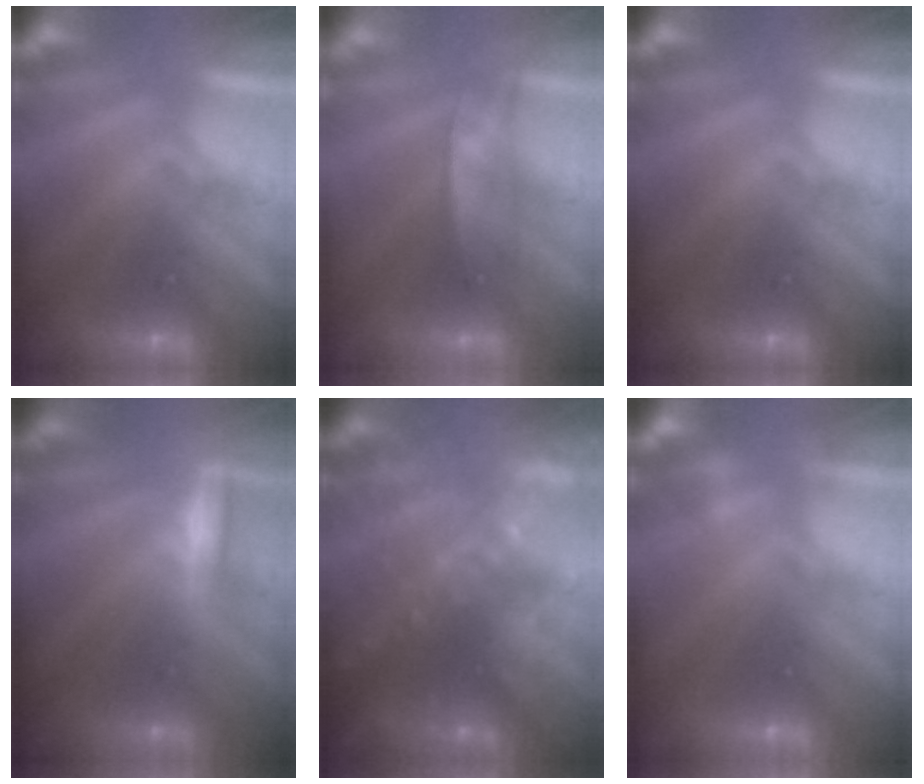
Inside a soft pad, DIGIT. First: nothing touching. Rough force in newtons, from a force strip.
{"total": 2.2}
{"total": 0.0}
{"total": 1.3}
{"total": 9.0}
{"total": 2.2}